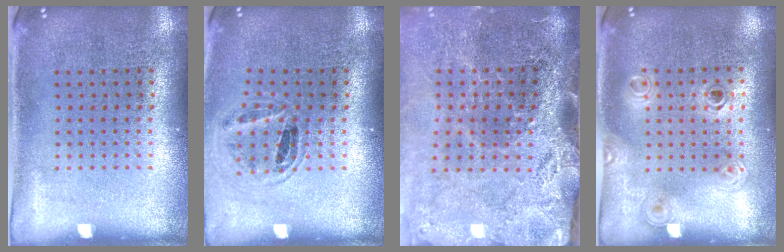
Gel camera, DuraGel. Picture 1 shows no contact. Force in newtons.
{"total": 0.9, "press": 0.9, "slide": 0.1}
{"total": 4.2, "press": 3.4, "slide": 2.4}
{"total": 1.2, "press": 1.0, "slide": 0.6}